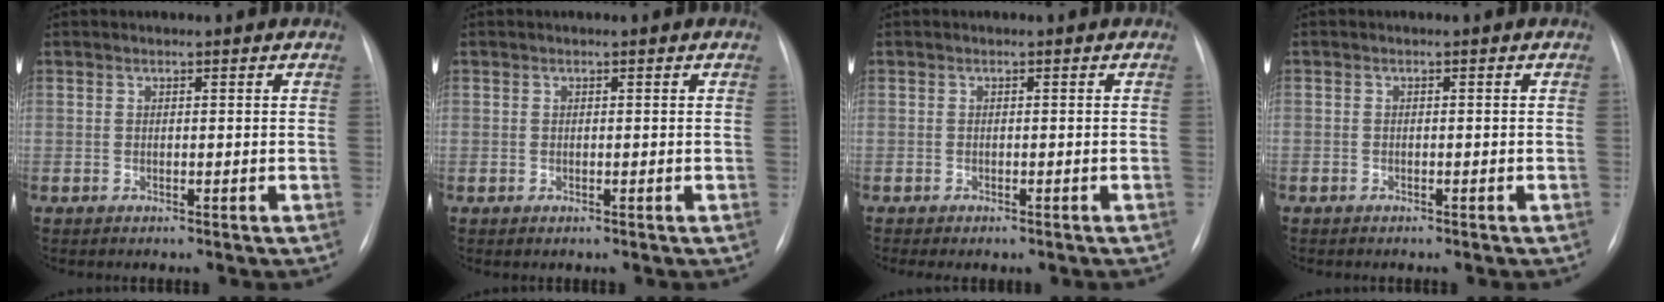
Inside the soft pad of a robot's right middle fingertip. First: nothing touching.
{"total": 0.0}
{"total": 2.2, "force": [-1.7, 0.5, 1.2], "torque": [-0.017, -0.006, -0.016]}
{"total": 0.7, "force": [-0.4, 0.5, 0.0], "torque": [-0.008, 0.003, -0.007]}